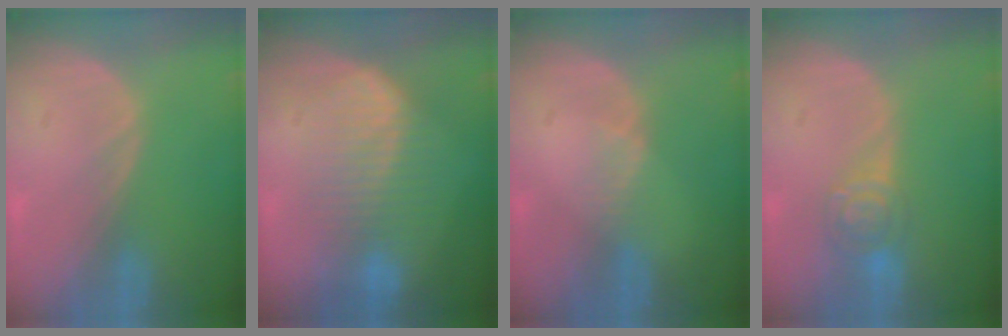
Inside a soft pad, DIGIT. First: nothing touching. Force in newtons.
{"total": 7.3, "press": 7.3, "slide": 0.2}
{"total": 1.1, "press": 1.1, "slide": 0.2}
{"total": 4.6, "press": 4.5, "slide": 0.9}